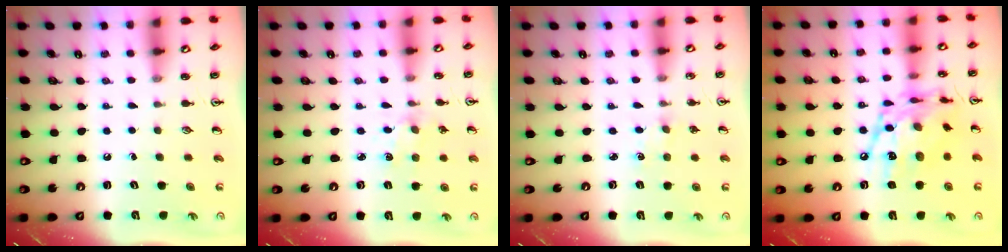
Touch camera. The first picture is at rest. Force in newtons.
{"total": 2.0, "press": 1.9, "slide": 0.3}
{"total": 0.8, "press": 0.8, "slide": 0.2}
{"total": 17.1, "press": 17.1, "slide": 1.4}